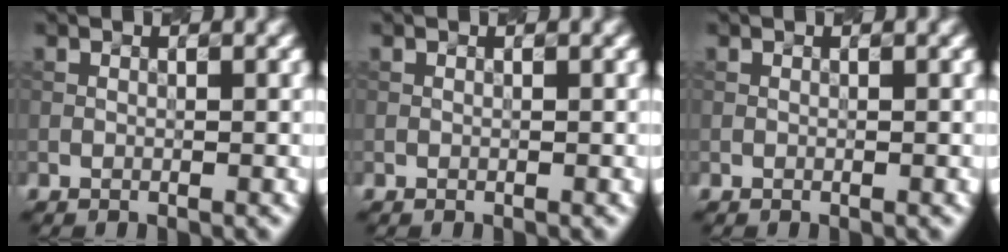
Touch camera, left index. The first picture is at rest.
{"total": 0.0}
{"total": 0.0}